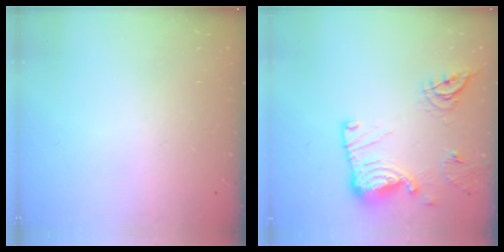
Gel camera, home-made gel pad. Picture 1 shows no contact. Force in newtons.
{"total": 17.4, "press": 17.4, "slide": 1.1}